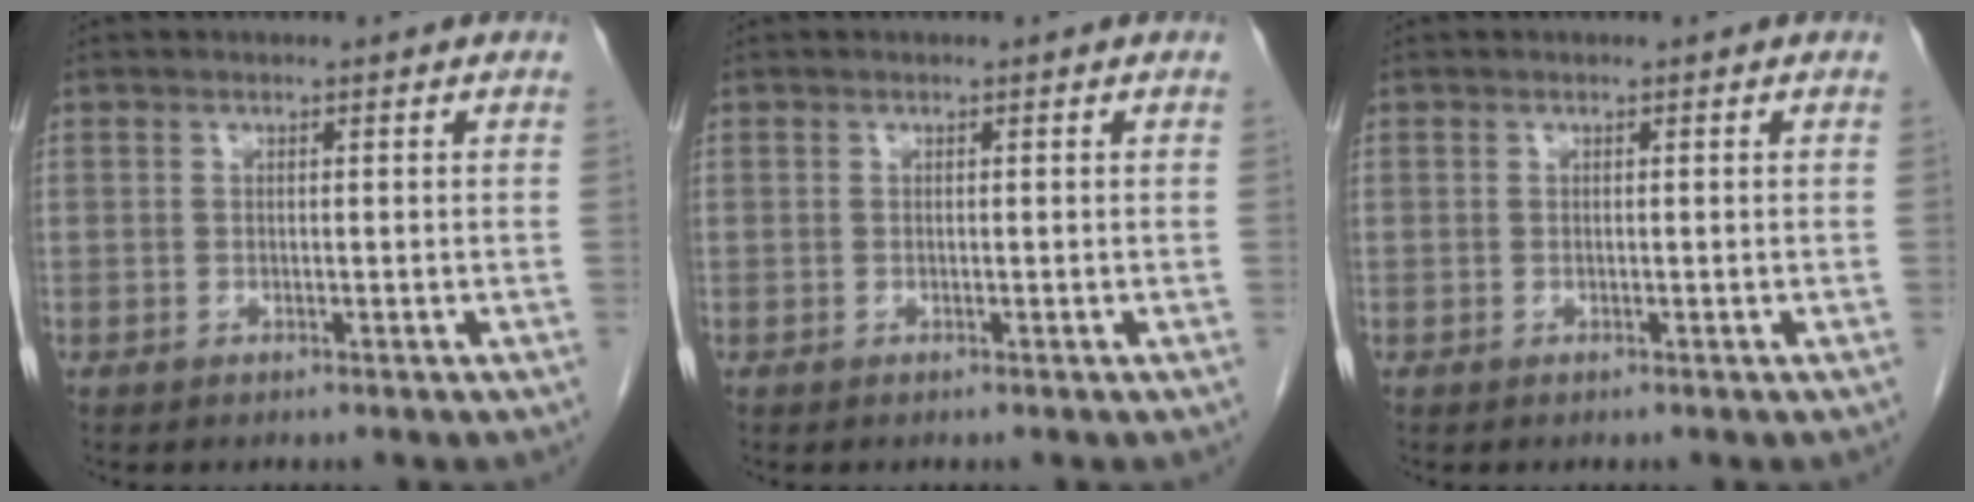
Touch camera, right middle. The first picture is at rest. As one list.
[{"total": 0.0}, {"total": 0.0}]